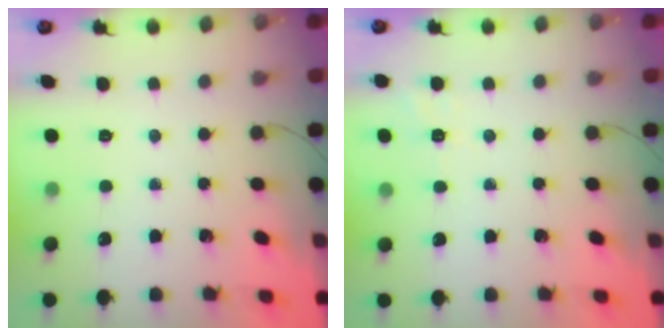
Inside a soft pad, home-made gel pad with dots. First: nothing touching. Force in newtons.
{"total": 2.4, "press": 1.2, "slide": 2.0}